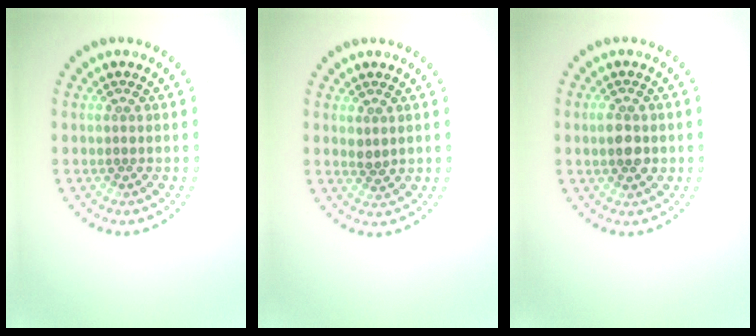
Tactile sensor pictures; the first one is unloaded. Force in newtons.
{"total": 0.9, "press": 0.8, "slide": 0.4}
{"total": 2.6, "press": 2.6, "slide": 0.1}